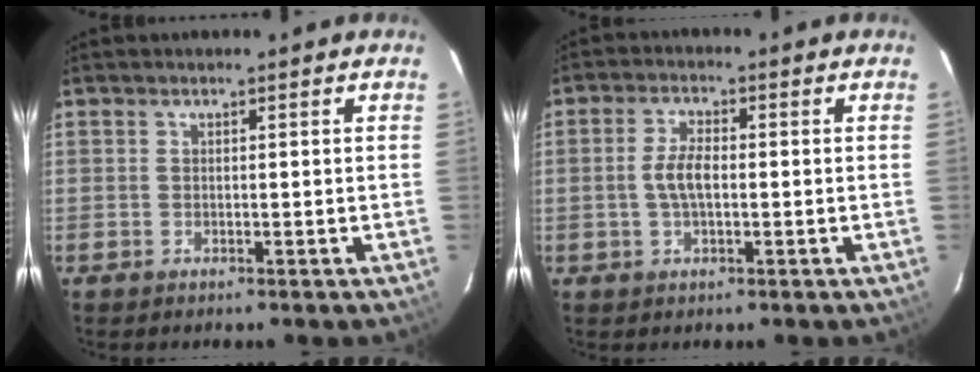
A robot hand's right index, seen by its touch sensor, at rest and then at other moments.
{"total": 4.5, "force": [-0.5, 1.8, 4.0], "torque": [-0.084, 0.006, -0.008]}